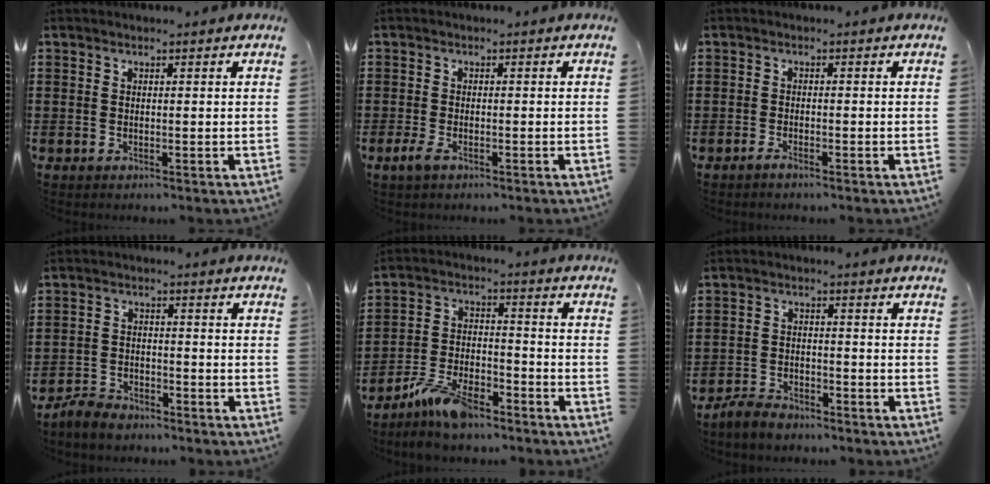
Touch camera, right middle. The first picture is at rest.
{"total": 2.2, "force": [-1.2, 1.0, 1.5], "torque": [-0.042, -0.005, -0.028]}
{"total": 1.2, "force": [-1.0, 0.1, 0.6], "torque": [-0.013, -0.005, -0.017]}
{"total": 3.7, "force": [-3.5, 1.2, 0.5], "torque": [-0.026, 0.004, -0.077]}
{"total": 8.2, "force": [-6.6, 2.5, 4.3], "torque": [-0.095, 0.007, -0.128]}
{"total": 3.6, "force": [-3.4, 1.1, 0.5], "torque": [-0.019, 0.006, -0.072]}